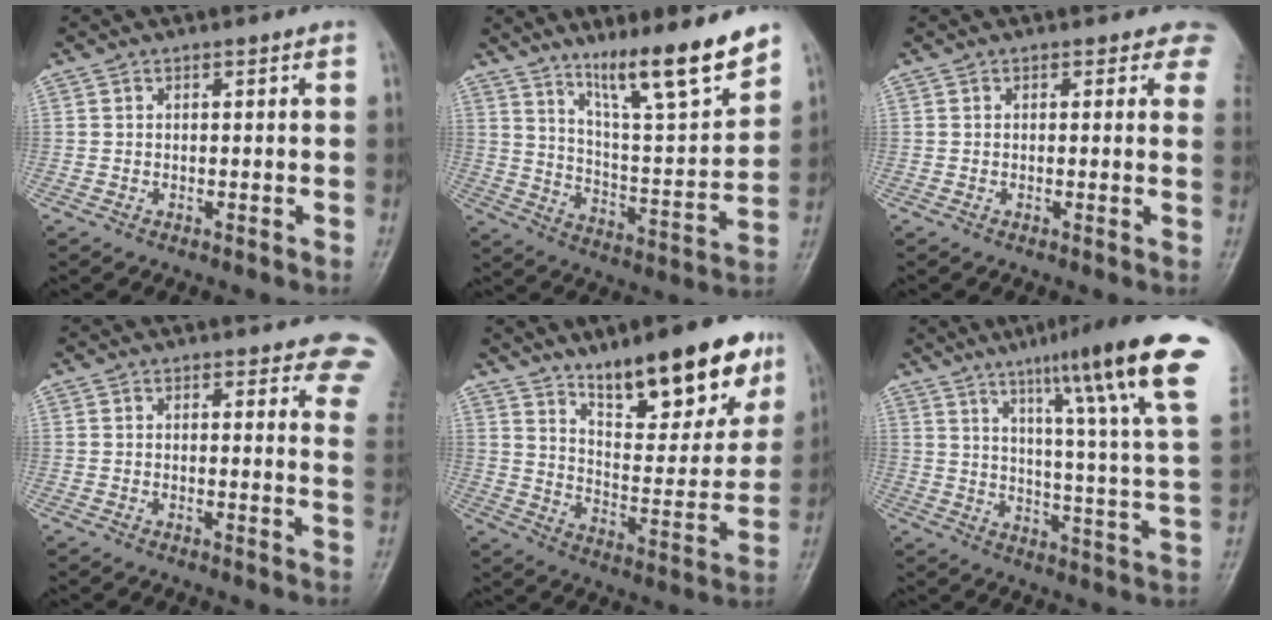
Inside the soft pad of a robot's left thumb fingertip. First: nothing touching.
{"total": 15.9, "force": [11.8, 1.9, 10.5], "torque": [-0.152, -0.078, 0.203]}
{"total": 3.8, "force": [2.8, 2.1, 1.5], "torque": [0.018, -0.008, 0.009]}
{"total": 8.5, "force": [7.0, 2.9, 3.9], "torque": [0.000, -0.029, 0.050]}
{"total": 20.1, "force": [13.2, 6.6, 13.6], "torque": [-0.152, -0.070, 0.211]}
{"total": 23.7, "force": [13.9, 1.2, 19.1], "torque": [-0.256, -0.052, 0.191]}